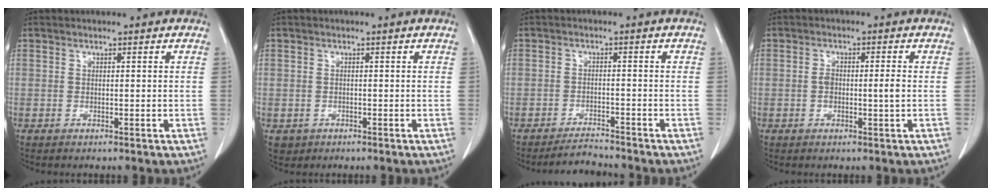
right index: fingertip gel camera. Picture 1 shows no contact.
{"total": 2.1, "force": [-0.5, 2.0, -0.1], "torque": [0.005, 0.006, -0.006]}
{"total": 2.9, "force": [-2.8, 0.2, -0.3], "torque": [0.007, -0.011, -0.049]}
{"total": 3.3, "force": [-0.4, 0.7, 3.2], "torque": [-0.062, 0.005, -0.004]}